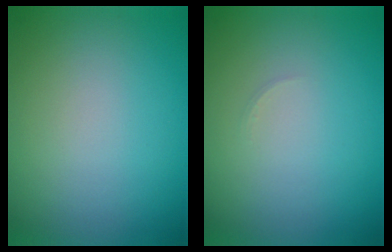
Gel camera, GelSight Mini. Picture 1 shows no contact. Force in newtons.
{"total": 0.6, "press": 0.6, "slide": 0.1}